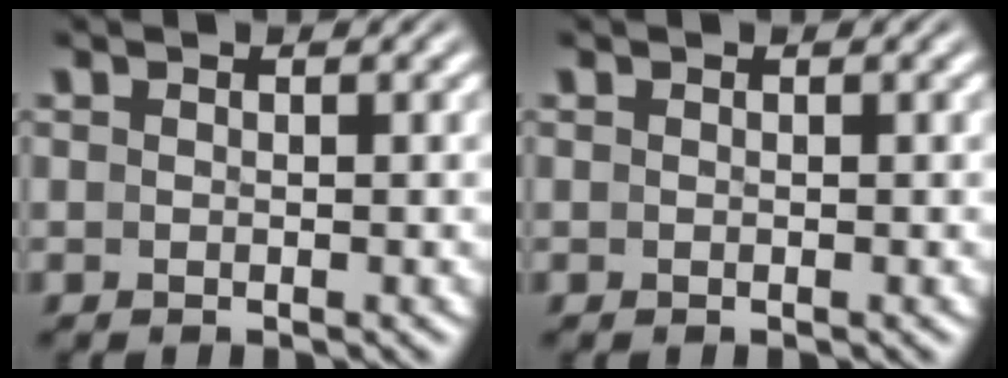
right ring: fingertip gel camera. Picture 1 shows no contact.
{"total": 1.2, "force": [-0.3, -1.1, -0.4], "torque": [0.015, -0.010, 0.005]}